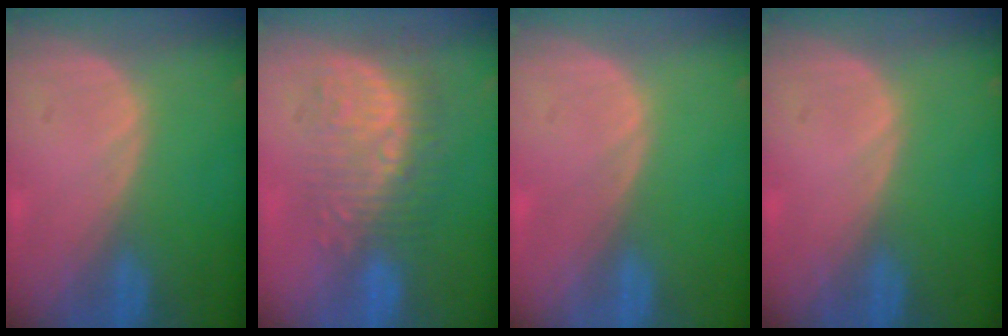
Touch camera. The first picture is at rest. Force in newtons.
{"total": 10.0, "press": 8.7, "slide": 5.0}
{"total": 0.0}
{"total": 0.0}